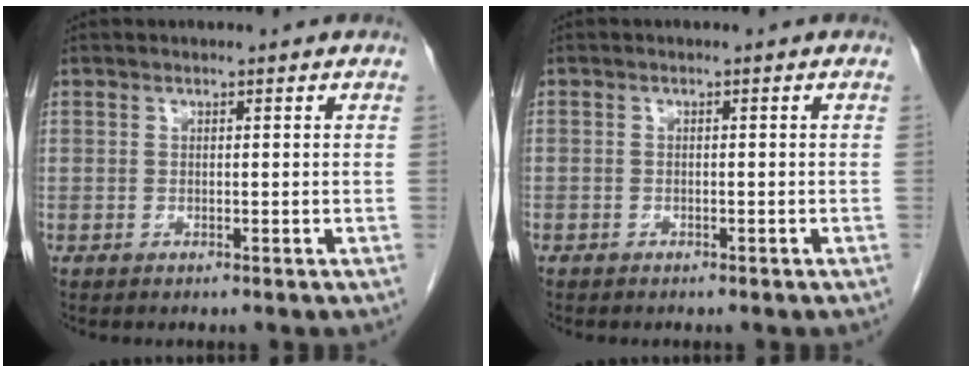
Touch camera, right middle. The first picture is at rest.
{"total": 0.7, "force": [-0.5, 0.5, 0.1], "torque": [-0.007, 0.003, -0.008]}